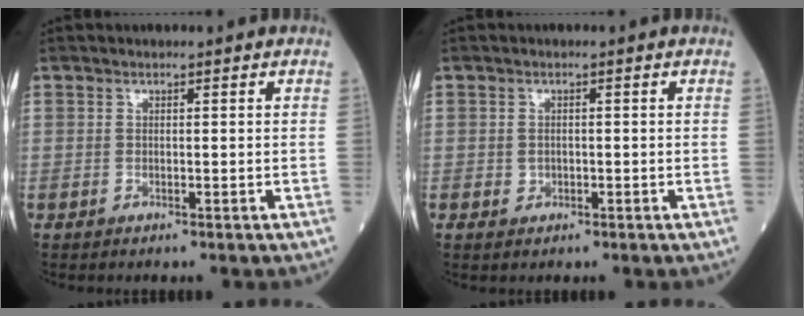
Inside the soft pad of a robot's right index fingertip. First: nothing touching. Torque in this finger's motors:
{"motor_torque": [-0.13, 0.02, 0.00, 0.00]}